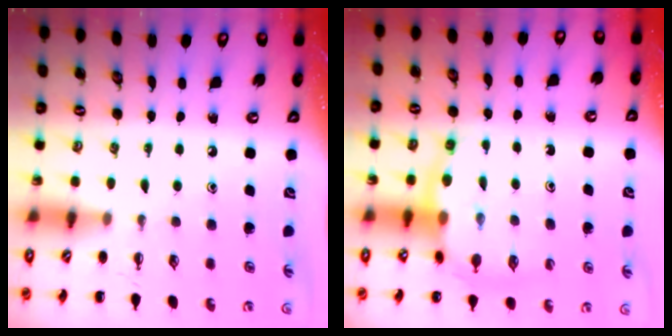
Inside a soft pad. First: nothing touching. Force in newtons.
{"total": 10.6, "press": 10.4, "slide": 2.3}